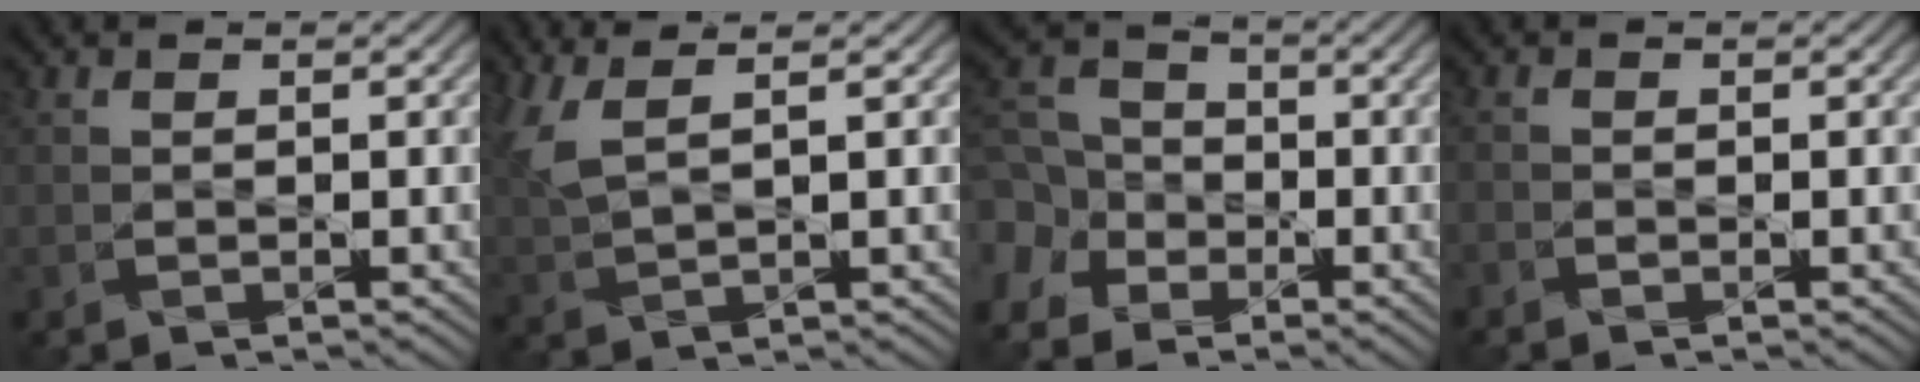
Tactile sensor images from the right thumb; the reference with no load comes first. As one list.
[{"total": 4.2, "force": [2.5, 0.2, 3.3], "torque": [-0.100, 0.010, 0.061]}, {"total": 9.2, "force": [-4.3, 6.8, 4.4], "torque": [-0.136, -0.030, -0.093]}, {"total": 1.5, "force": [-1.3, 0.6, 0.7], "torque": [-0.016, -0.002, -0.026]}]